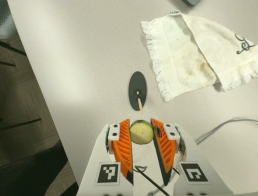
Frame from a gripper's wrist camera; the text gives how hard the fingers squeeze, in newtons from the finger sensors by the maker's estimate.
{"total": 12.3, "left": 12.7, "right": 12.0}